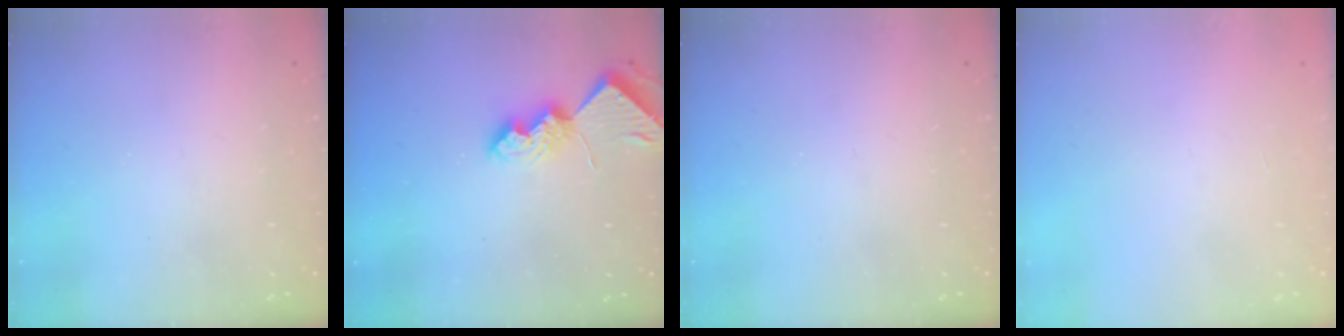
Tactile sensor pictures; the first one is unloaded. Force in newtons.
{"total": 7.6, "press": 7.6, "slide": 0.8}
{"total": 0.0}
{"total": 0.0}